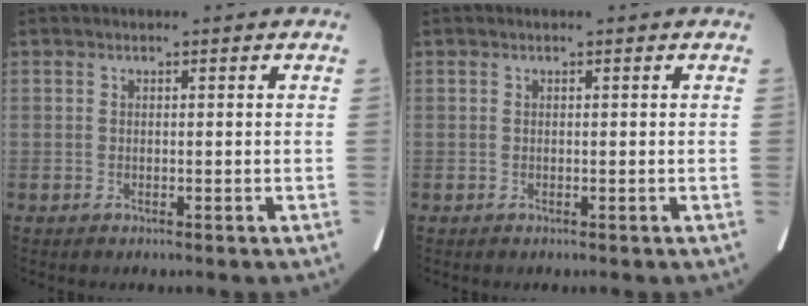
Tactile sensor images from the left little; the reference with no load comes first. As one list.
[{"total": 0.0}]